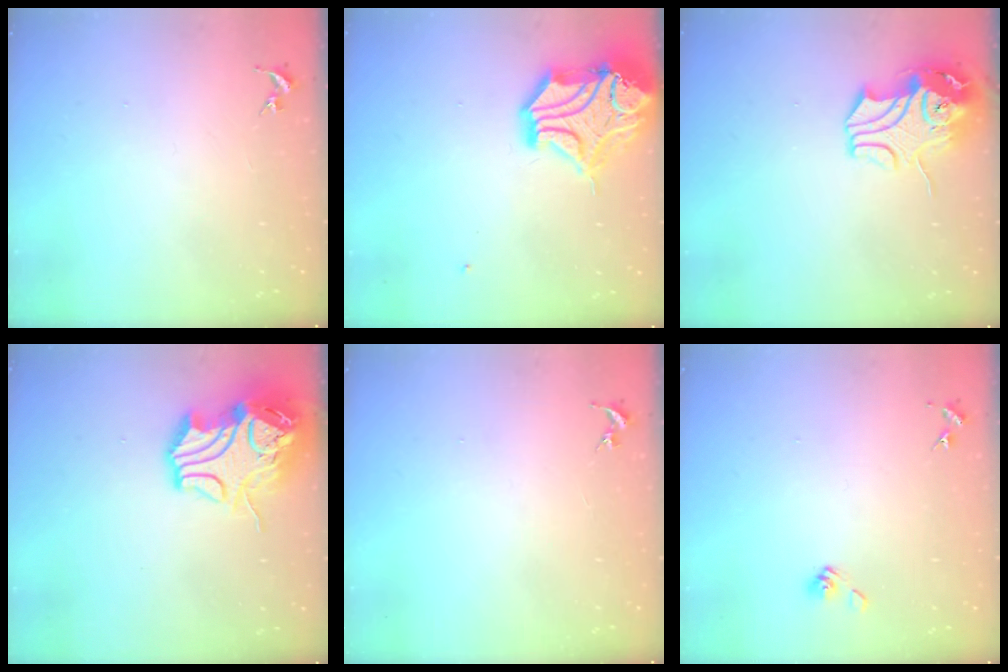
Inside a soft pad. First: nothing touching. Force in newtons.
{"total": 18.1, "press": 17.9, "slide": 2.5}
{"total": 12.0, "press": 11.8, "slide": 2.0}
{"total": 17.6, "press": 17.4, "slide": 2.5}
{"total": 0.0}
{"total": 5.4, "press": 5.0, "slide": 2.2}